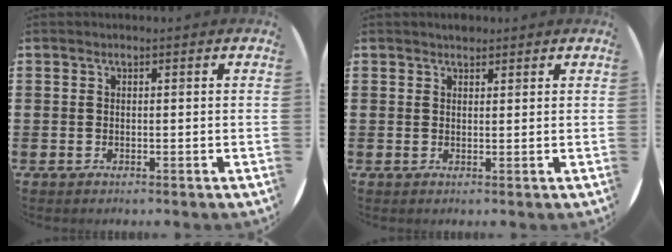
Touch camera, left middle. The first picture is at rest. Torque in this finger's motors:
{"motor_torque": [0.07, -0.06, -0.02, 0.00]}